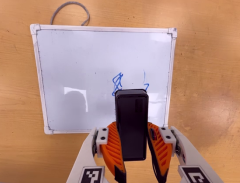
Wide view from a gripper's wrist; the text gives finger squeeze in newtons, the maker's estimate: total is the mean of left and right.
{"total": 8.3, "left": 7.4, "right": 9.3}